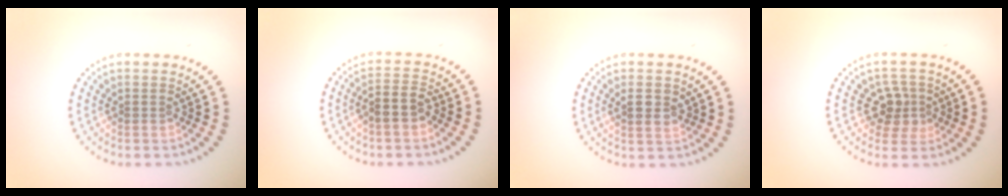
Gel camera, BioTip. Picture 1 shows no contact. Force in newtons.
{"total": 2.3, "press": 2.2, "slide": 0.8}
{"total": 1.6, "press": 1.6, "slide": 0.5}
{"total": 2.7, "press": 2.4, "slide": 1.2}